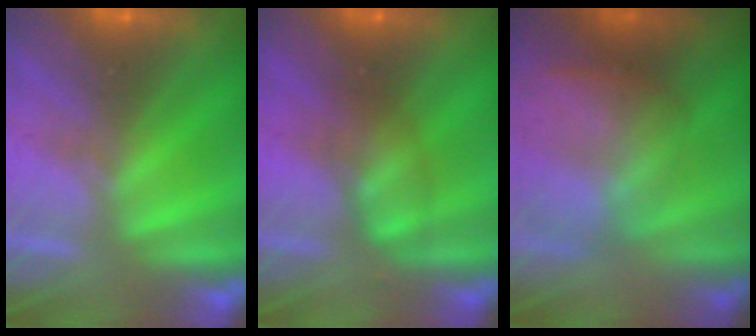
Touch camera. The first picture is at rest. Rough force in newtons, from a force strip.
{"total": 2.6}
{"total": 7.5}